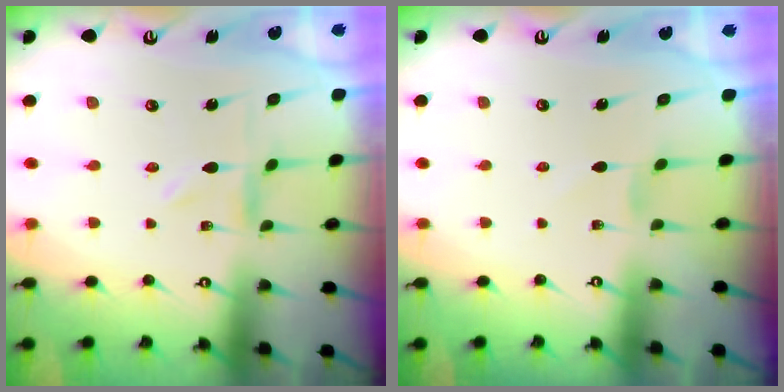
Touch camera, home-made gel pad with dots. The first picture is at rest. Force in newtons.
{"total": 1.0, "press": 1.0, "slide": 0.3}